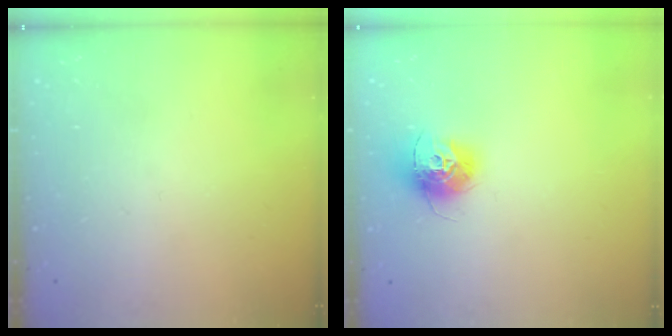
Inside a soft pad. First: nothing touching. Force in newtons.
{"total": 12.1, "press": 12.1, "slide": 0.8}